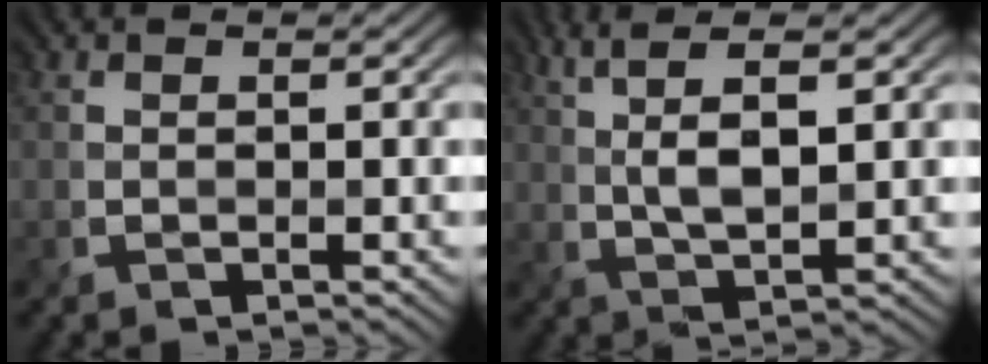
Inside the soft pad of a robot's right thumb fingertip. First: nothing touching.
{"total": 6.1, "force": [2.2, 1.4, 5.5], "torque": [-0.116, 0.006, 0.046]}